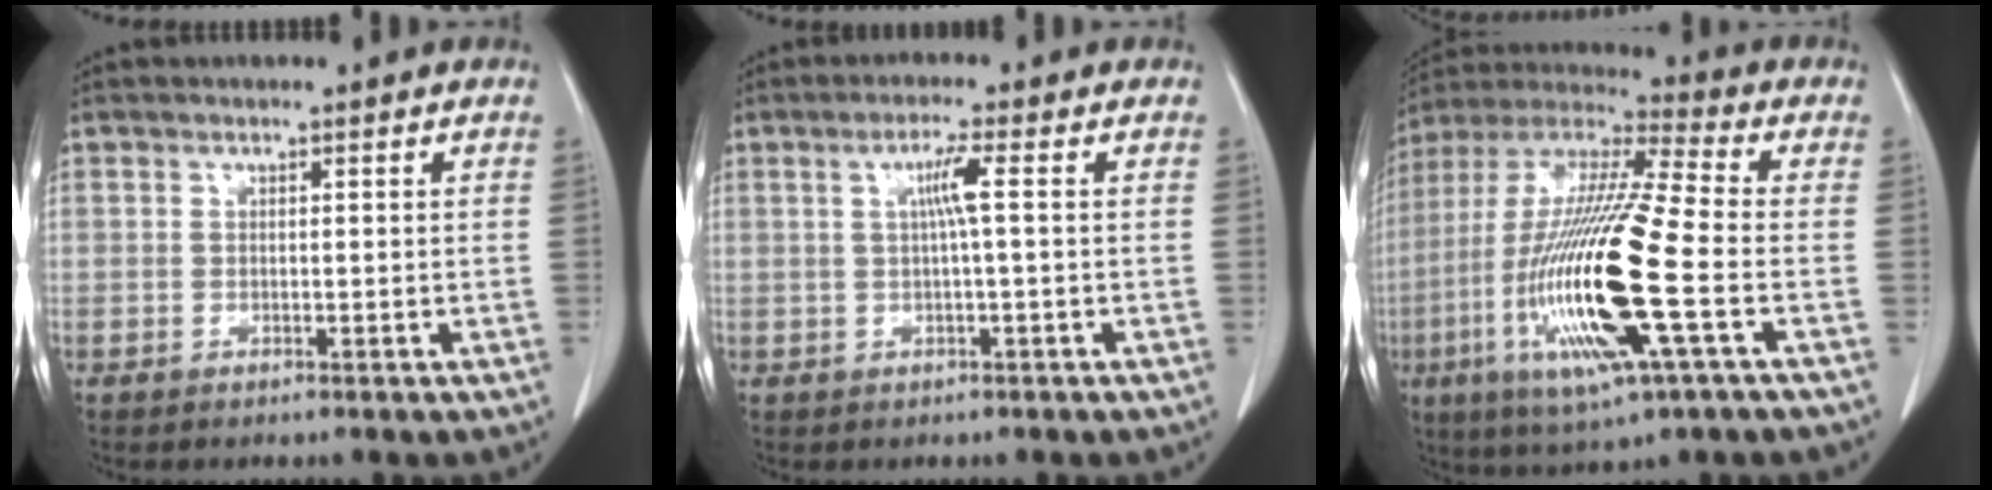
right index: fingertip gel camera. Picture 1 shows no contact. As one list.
[{"total": 3.4, "force": [0.5, -0.5, 3.3], "torque": [-0.064, 0.004, 0.009]}, {"total": 22.4, "force": [-5.6, 1.9, 21.6], "torque": [-0.472, -0.030, -0.109]}]